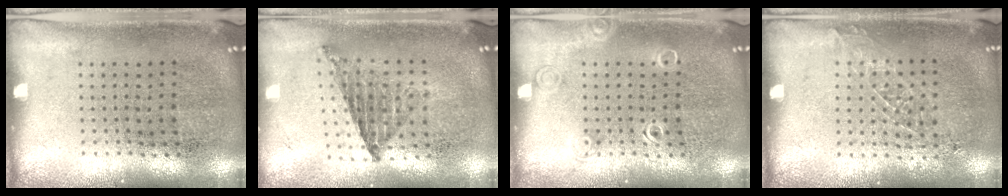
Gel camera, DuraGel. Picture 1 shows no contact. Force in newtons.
{"total": 0.7, "press": 0.7, "slide": 0.1}
{"total": 1.0, "press": 1.0, "slide": 0.3}
{"total": 0.9, "press": 0.9, "slide": 0.1}